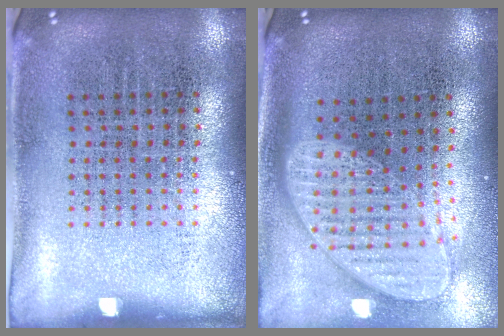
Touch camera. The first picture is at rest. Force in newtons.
{"total": 2.0, "press": 1.5, "slide": 1.3}